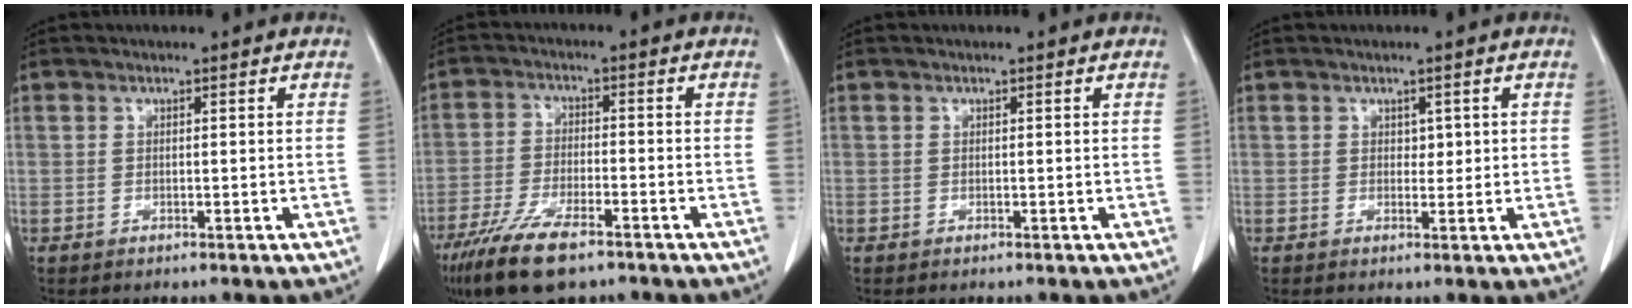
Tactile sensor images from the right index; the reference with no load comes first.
{"total": 11.2, "force": [-7.8, 3.0, 7.5], "torque": [-0.142, -0.023, -0.136]}
{"total": 0.0}
{"total": 1.5, "force": [0.4, 1.1, 1.0], "torque": [-0.008, -0.001, 0.006]}